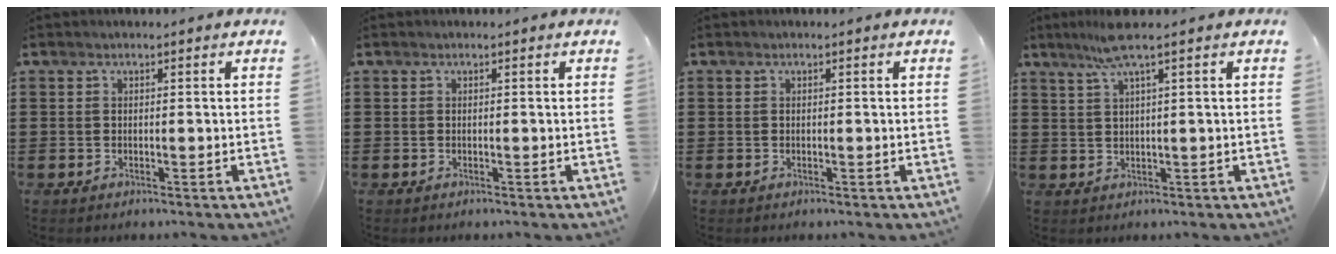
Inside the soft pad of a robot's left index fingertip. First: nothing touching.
{"total": 0.0}
{"total": 0.0}
{"total": 4.6, "force": [2.6, -0.3, 3.7], "torque": [-0.079, 0.003, 0.046]}